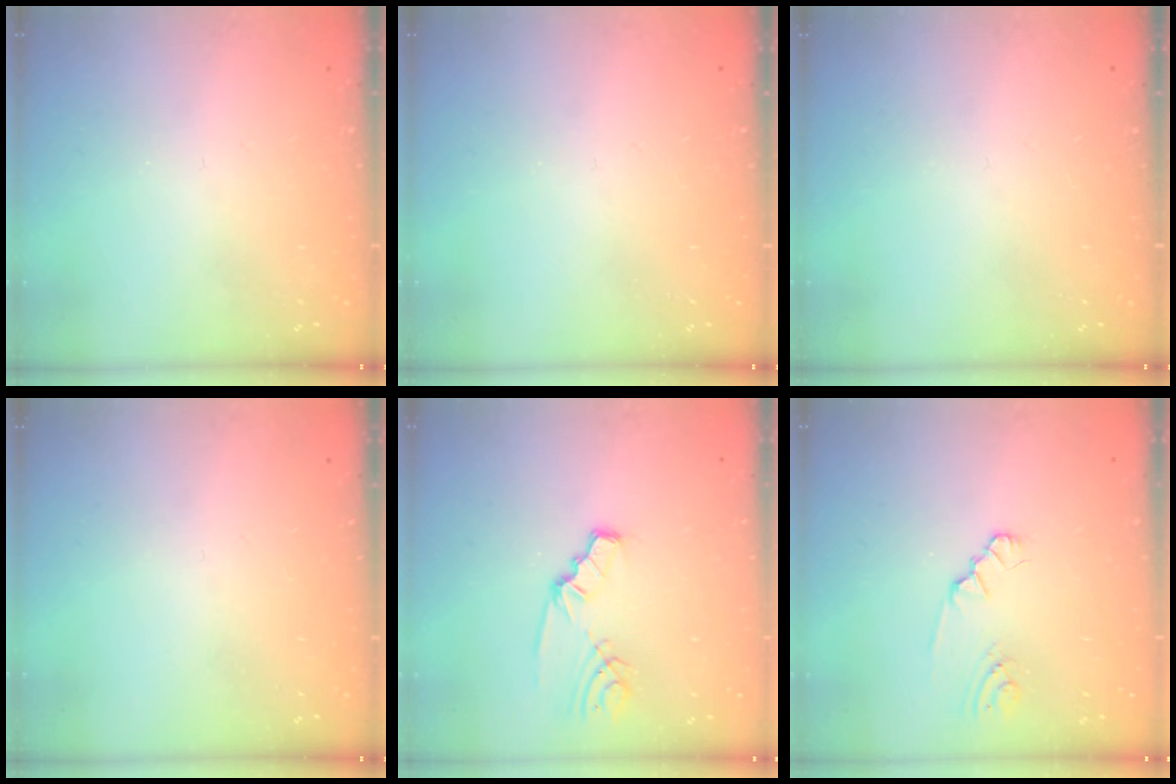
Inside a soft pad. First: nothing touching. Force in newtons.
{"total": 0.0}
{"total": 0.0}
{"total": 0.0}
{"total": 3.7, "press": 3.6, "slide": 0.4}
{"total": 1.8, "press": 1.8, "slide": 0.2}